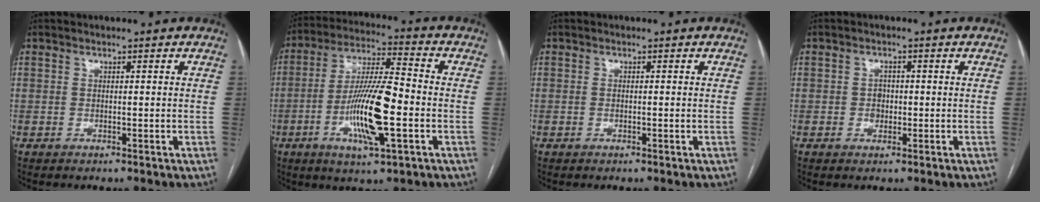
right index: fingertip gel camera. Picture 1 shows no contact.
{"total": 14.2, "force": [-3.7, 2.1, 13.6], "torque": [-0.260, -0.004, -0.067]}
{"total": 0.7, "force": [-0.1, 0.2, 0.6], "torque": [-0.015, -0.001, 0.000]}
{"total": 1.9, "force": [-0.2, 1.6, 1.0], "torque": [-0.013, 0.005, -0.003]}